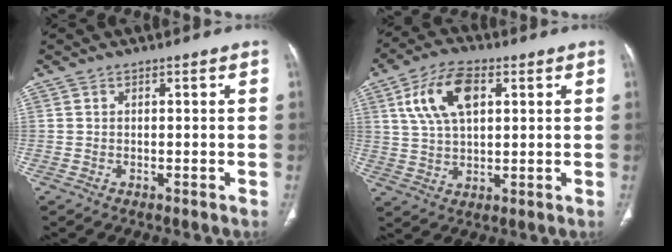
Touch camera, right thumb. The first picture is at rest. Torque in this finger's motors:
{"motor_torque": [-0.11, 0.18, 0.44, 0.19, 0.10]}